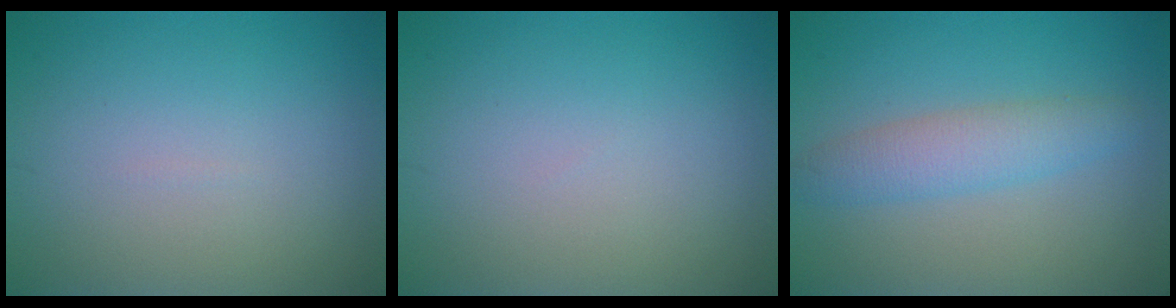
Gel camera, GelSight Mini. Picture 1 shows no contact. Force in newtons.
{"total": 0.0}
{"total": 3.3, "press": 3.3, "slide": 0.1}